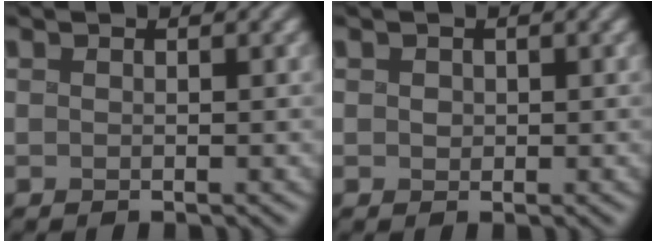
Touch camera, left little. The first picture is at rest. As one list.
[{"total": 0.7, "force": [0.0, 0.7, 0.2], "torque": [-0.002, 0.001, 0.000]}]